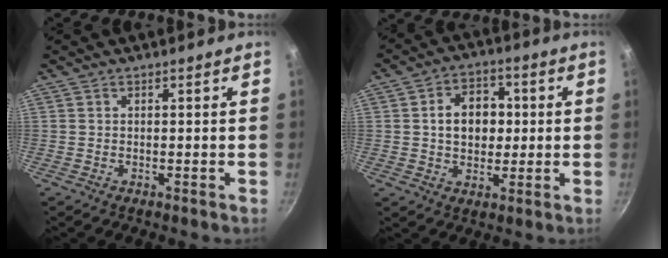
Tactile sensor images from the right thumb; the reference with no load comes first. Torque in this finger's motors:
{"motor_torque": [0.81, 1.88, 0.62, -0.02, 0.10]}